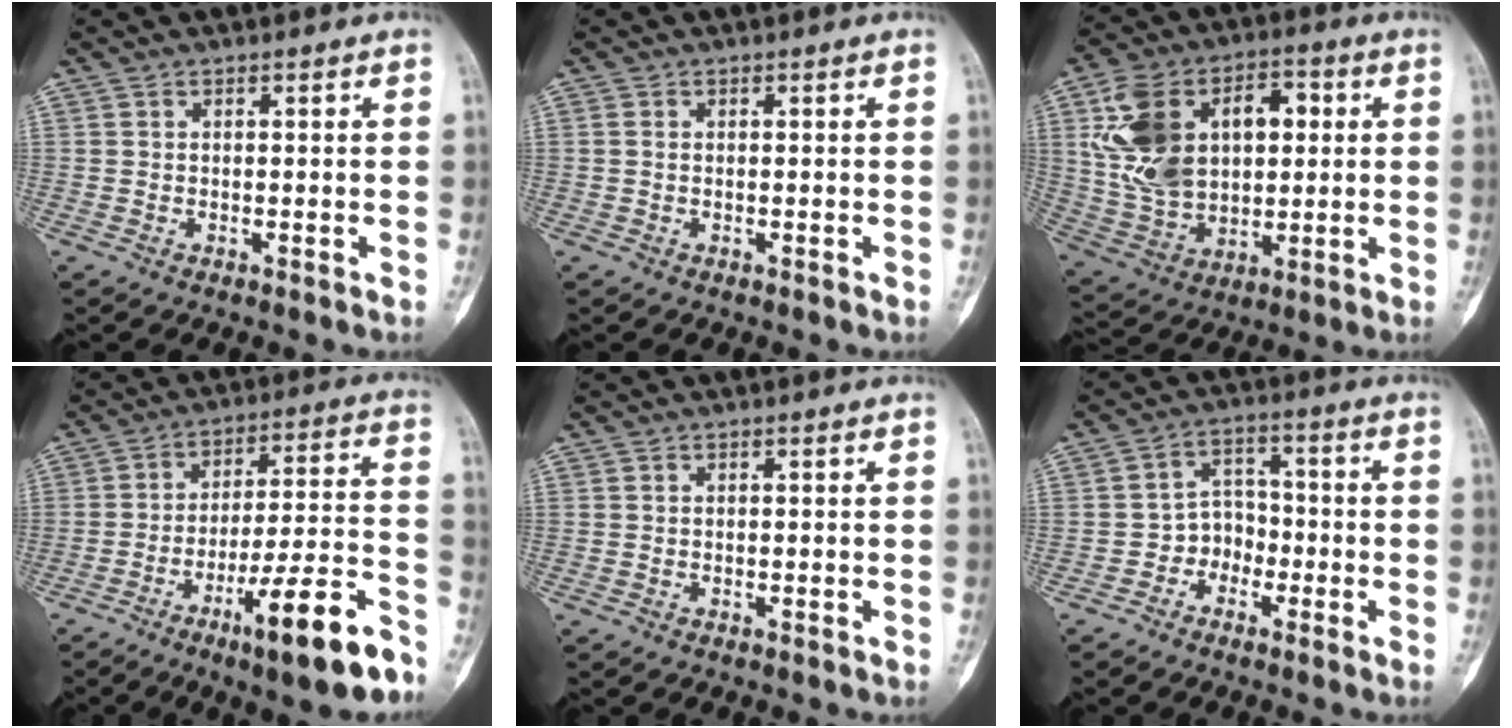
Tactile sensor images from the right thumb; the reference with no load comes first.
{"total": 0.7, "force": [0.1, 0.5, 0.5], "torque": [-0.014, -0.001, 0.002]}
{"total": 20.7, "force": [4.1, 13.5, 15.2], "torque": [-0.252, 0.018, 0.083]}
{"total": 17.1, "force": [-10.0, 3.0, 13.5], "torque": [-0.196, 0.069, -0.153]}
{"total": 0.0}
{"total": 5.4, "force": [-2.4, 4.4, 1.9], "torque": [0.004, 0.026, -0.054]}